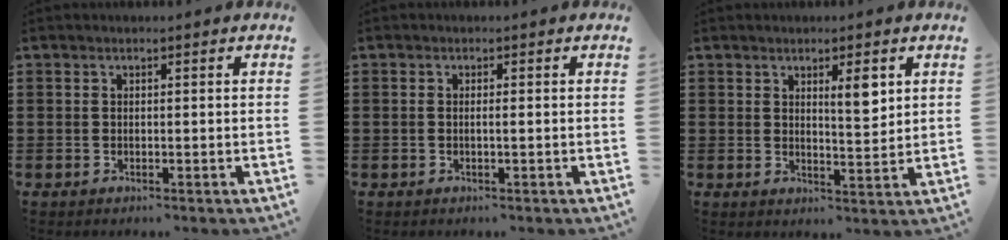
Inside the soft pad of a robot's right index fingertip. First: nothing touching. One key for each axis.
{"total": 0.7, "fx": -0.1, "fy": 0.0, "fz": 0.7, "tx": -0.012, "ty": -0.006, "tz": -0.001}
{"total": 4.2, "fx": 2.1, "fy": 1.1, "fz": 3.5, "tx": -0.056, "ty": 0.000, "tz": 0.030}